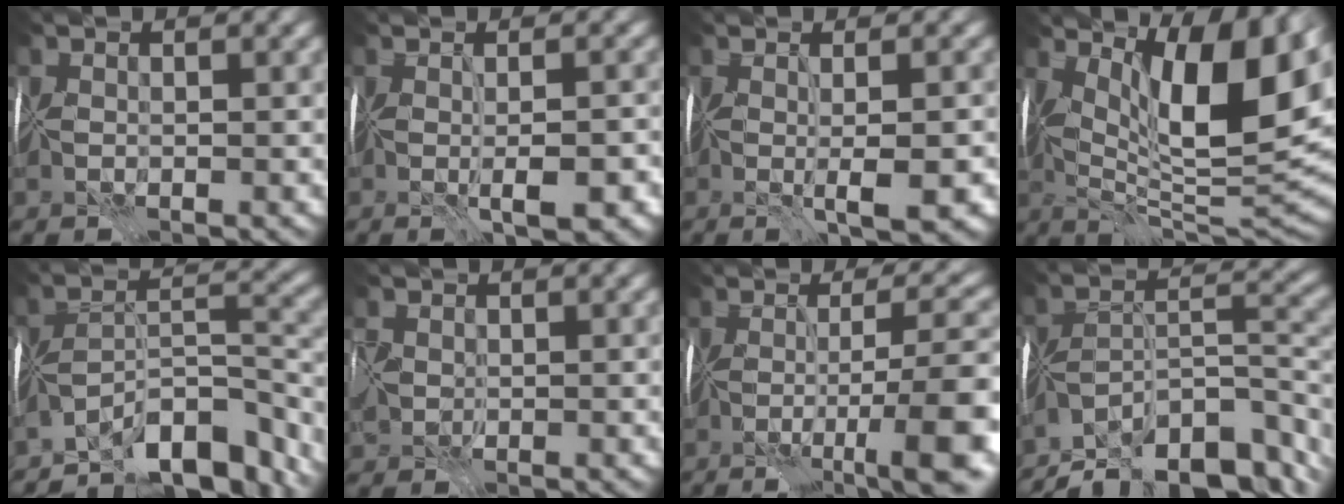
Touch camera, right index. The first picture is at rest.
{"total": 4.7, "force": [-0.8, 1.1, 4.4], "torque": [-0.060, -0.007, -0.008]}
{"total": 4.4, "force": [-0.5, 1.0, 4.3], "torque": [-0.061, -0.004, -0.003]}
{"total": 14.4, "force": [4.7, 5.2, 12.5], "torque": [-0.181, -0.004, 0.078]}
{"total": 10.7, "force": [-8.3, 3.7, 5.6], "torque": [-0.072, 0.005, -0.141]}
{"total": 2.5, "force": [0.4, 2.1, 1.3], "torque": [-0.033, -0.002, 0.007]}
{"total": 10.4, "force": [-2.6, 2.2, 9.8], "torque": [-0.127, 0.000, -0.037]}
{"total": 12.0, "force": [-9.1, 4.3, 6.6], "torque": [-0.097, 0.011, -0.152]}